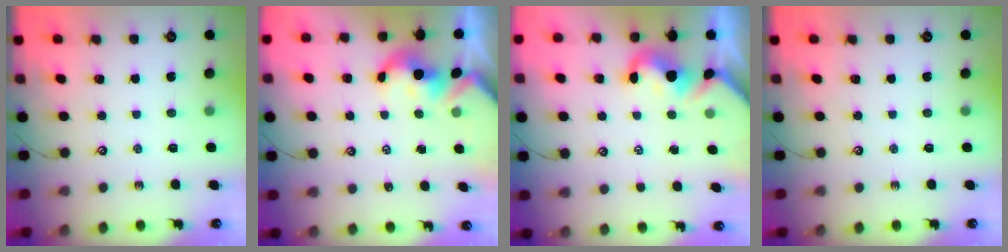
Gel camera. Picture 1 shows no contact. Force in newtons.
{"total": 2.2, "press": 2.2, "slide": 0.1}
{"total": 1.4, "press": 1.3, "slide": 0.5}
{"total": 0.0}